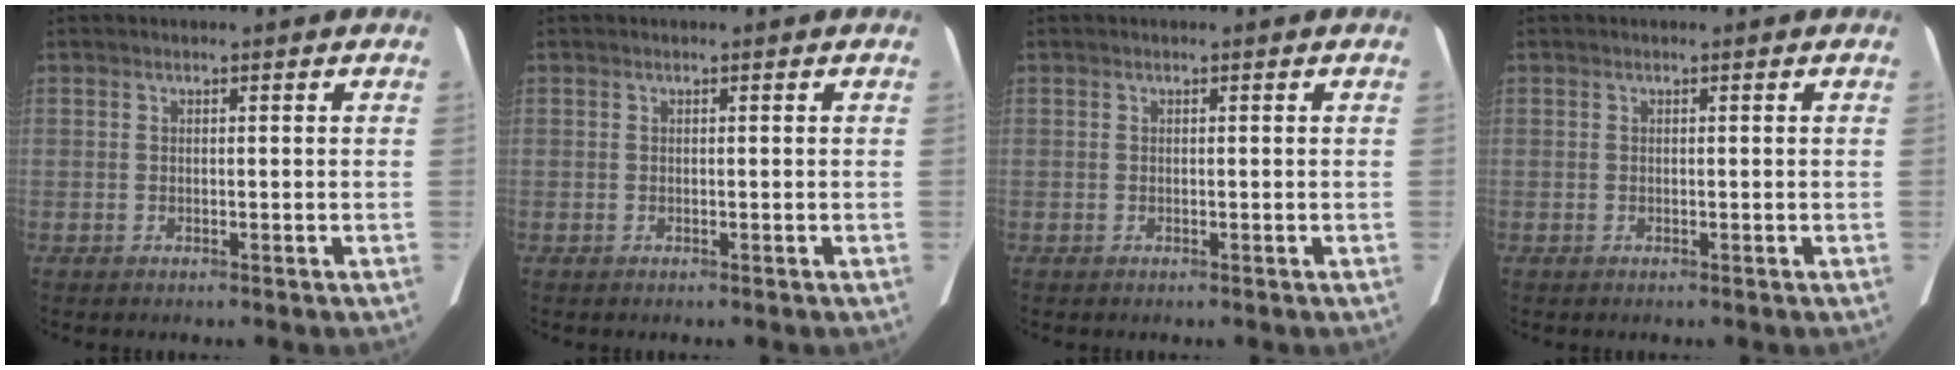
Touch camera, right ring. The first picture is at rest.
{"total": 0.0}
{"total": 0.0}
{"total": 0.0}